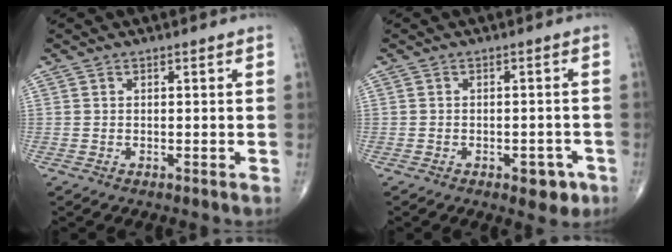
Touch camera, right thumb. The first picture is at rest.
{"total": 4.5, "force": [-2.3, 2.4, 3.0], "torque": [-0.018, 0.010, -0.025]}